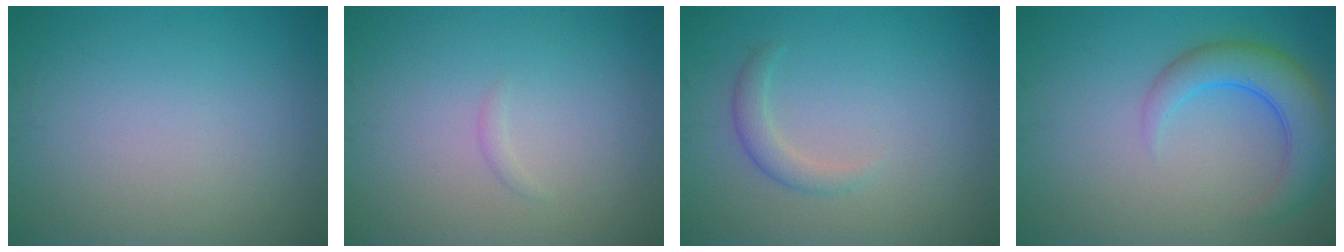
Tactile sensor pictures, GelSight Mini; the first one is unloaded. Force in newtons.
{"total": 0.5, "press": 0.5, "slide": 0.0}
{"total": 1.6, "press": 1.6, "slide": 0.1}
{"total": 4.9, "press": 4.9, "slide": 0.3}